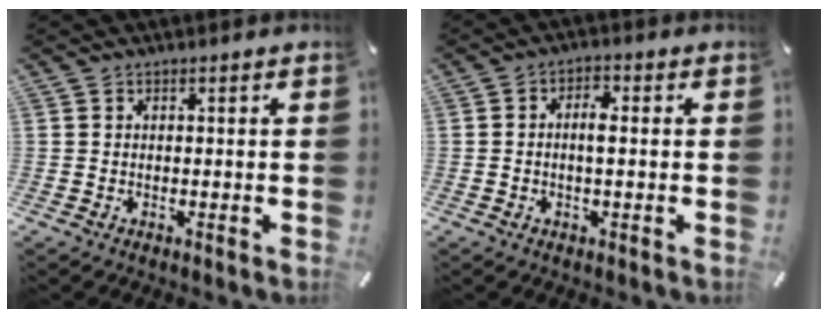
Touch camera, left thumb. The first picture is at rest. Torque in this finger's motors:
{"motor_torque": [-0.16, -0.07, 0.03, 0.04, 0.06]}